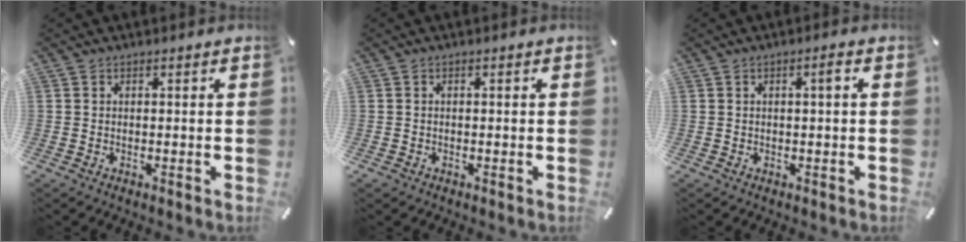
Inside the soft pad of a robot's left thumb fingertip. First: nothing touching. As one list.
[{"total": 0.6, "force": [-0.3, 0.5, 0.2], "torque": [-0.004, 0.002, -0.007]}, {"total": 2.0, "force": [0.3, 0.2, 2.0], "torque": [-0.036, 0.002, 0.003]}]